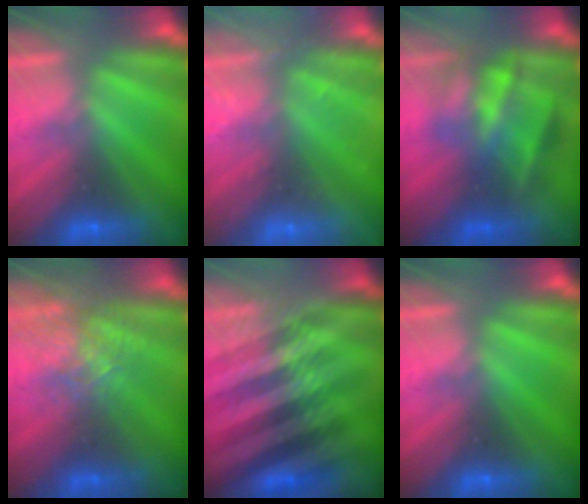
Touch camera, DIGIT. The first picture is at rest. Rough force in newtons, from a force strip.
{"total": 2.6}
{"total": 4.8}
{"total": 2.6}
{"total": 4.5}
{"total": 0.0}